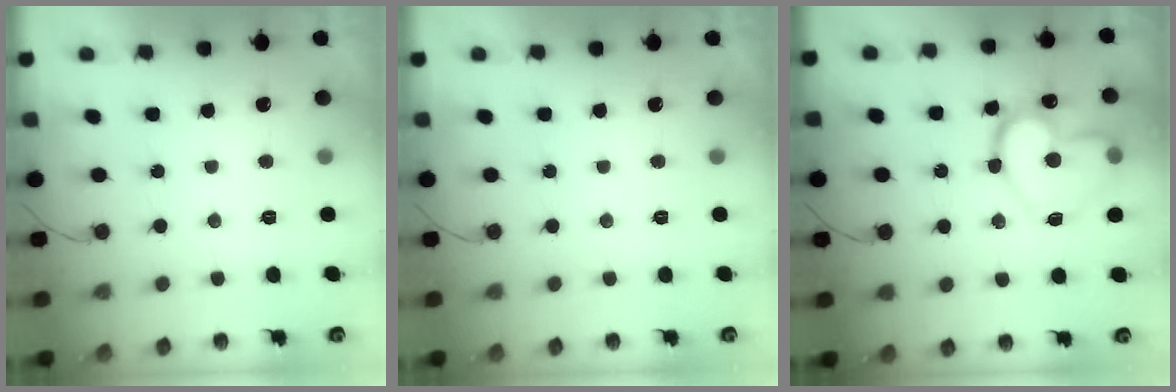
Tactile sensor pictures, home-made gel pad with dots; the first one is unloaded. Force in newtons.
{"total": 0.0}
{"total": 19.4, "press": 19.3, "slide": 1.7}